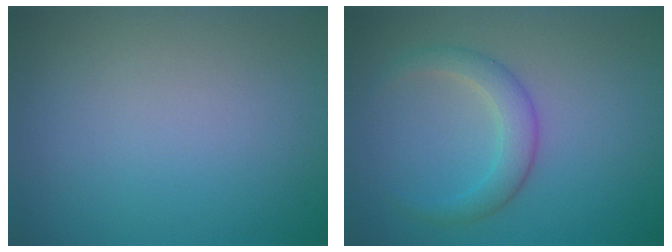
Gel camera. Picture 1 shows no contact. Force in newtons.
{"total": 2.7, "press": 2.7, "slide": 0.1}